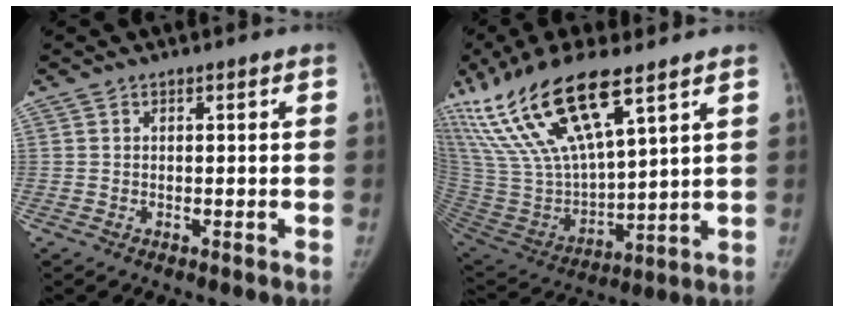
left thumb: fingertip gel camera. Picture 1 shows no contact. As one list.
[{"total": 23.9, "force": [14.6, 7.4, 17.3], "torque": [-0.350, -0.043, 0.291]}]